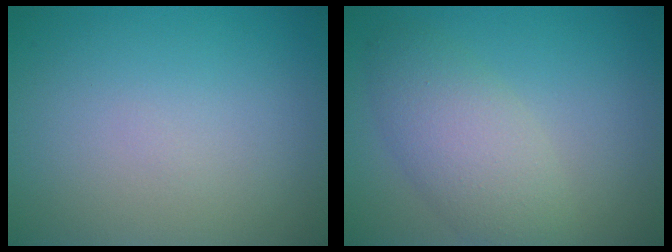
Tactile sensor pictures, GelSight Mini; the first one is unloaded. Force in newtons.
{"total": 4.6, "press": 4.6, "slide": 0.2}